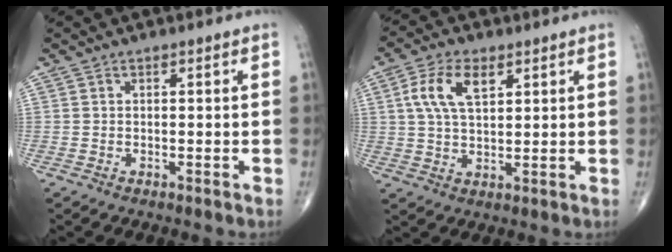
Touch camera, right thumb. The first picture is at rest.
{"total": 8.4, "force": [3.1, 4.3, 6.5], "torque": [-0.128, -0.001, 0.057]}